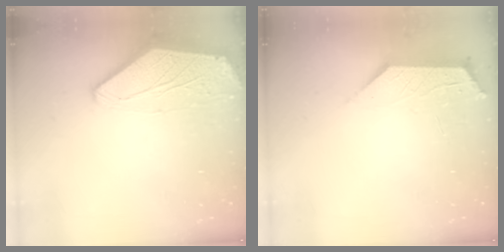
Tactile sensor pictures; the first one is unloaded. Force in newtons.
{"total": 2.0, "press": 1.9, "slide": 0.4}